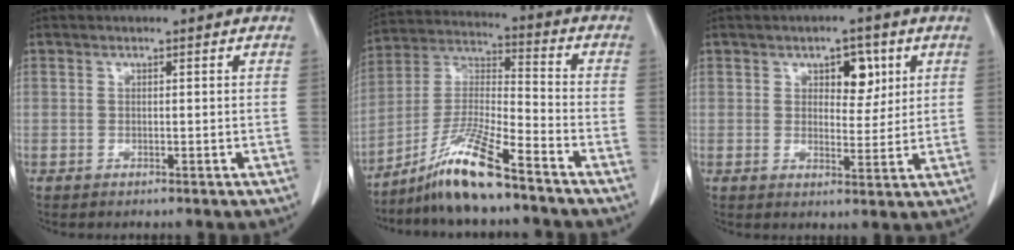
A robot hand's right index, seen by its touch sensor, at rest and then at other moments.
{"total": 11.6, "force": [-8.7, 0.2, 7.7], "torque": [-0.160, -0.011, -0.166]}
{"total": 5.2, "force": [2.3, 2.7, 3.7], "torque": [-0.047, 0.005, 0.034]}